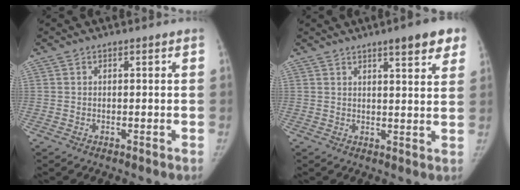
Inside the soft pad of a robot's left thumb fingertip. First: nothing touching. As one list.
[{"total": 8.5, "force": [5.2, 2.0, 6.4], "torque": [-0.061, -0.018, 0.065]}]